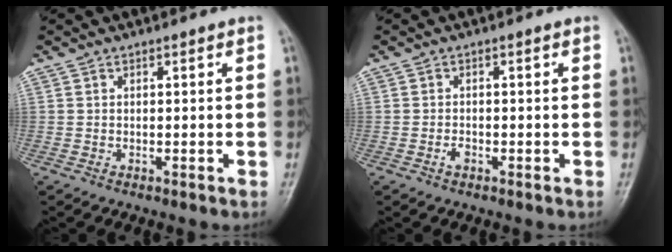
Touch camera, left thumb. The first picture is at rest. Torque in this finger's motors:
{"motor_torque": [-0.02, 0.04, 0.21, 0.02, 0.00]}